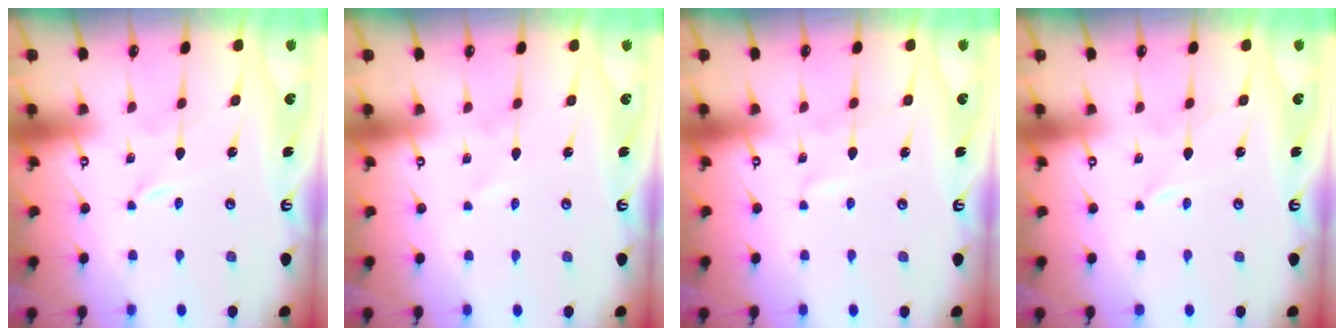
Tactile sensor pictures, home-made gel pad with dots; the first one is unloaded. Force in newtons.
{"total": 0.0}
{"total": 2.5, "press": 2.5, "slide": 0.3}
{"total": 1.6, "press": 1.5, "slide": 0.2}